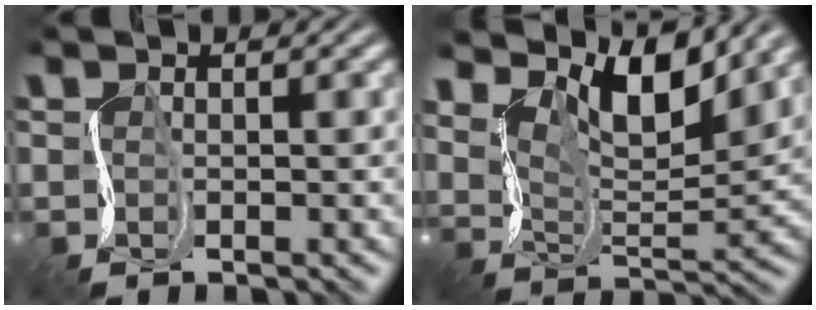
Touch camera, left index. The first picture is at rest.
{"total": 8.9, "force": [5.7, 3.1, 6.2], "torque": [-0.114, 0.002, 0.095]}